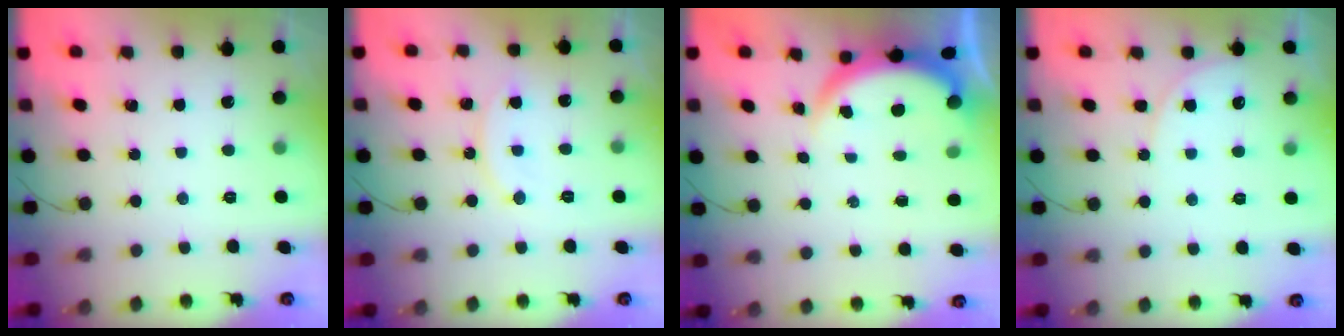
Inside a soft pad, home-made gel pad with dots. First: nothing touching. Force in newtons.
{"total": 8.6, "press": 8.6, "slide": 0.6}
{"total": 4.0, "press": 4.0, "slide": 0.2}
{"total": 5.4, "press": 5.3, "slide": 0.8}